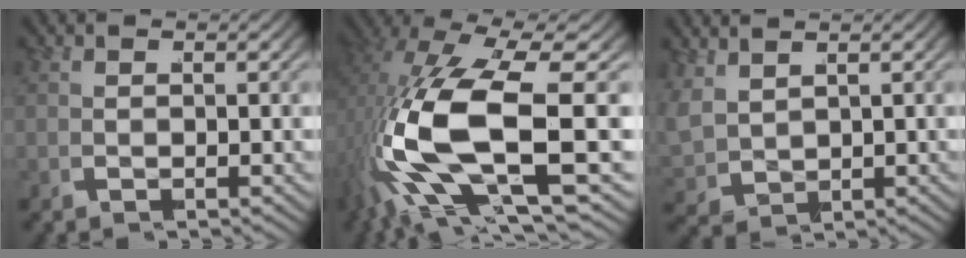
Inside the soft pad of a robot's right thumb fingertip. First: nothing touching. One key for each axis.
{"total": 14.1, "fx": -0.2, "fy": 6.9, "fz": 12.3, "tx": -0.287, "ty": -0.032, "tz": 0.020}
{"total": 3.1, "fx": 1.9, "fy": 2.0, "fz": 1.5, "tx": -0.037, "ty": -0.004, "tz": 0.045}